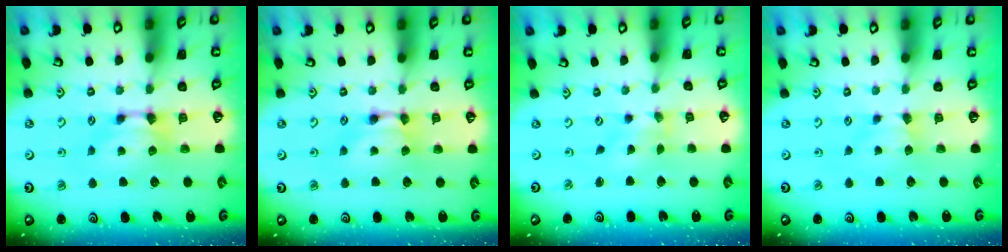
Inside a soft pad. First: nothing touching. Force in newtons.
{"total": 1.5, "press": 1.5, "slide": 0.2}
{"total": 2.9, "press": 2.8, "slide": 1.0}
{"total": 1.2, "press": 1.1, "slide": 0.4}